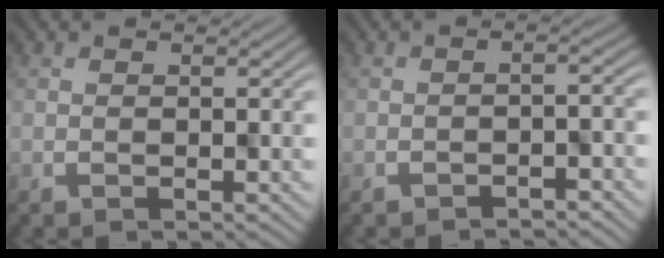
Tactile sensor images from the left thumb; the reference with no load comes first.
{"total": 2.6, "force": [-2.3, 0.4, 1.2], "torque": [-0.015, 0.003, -0.033]}